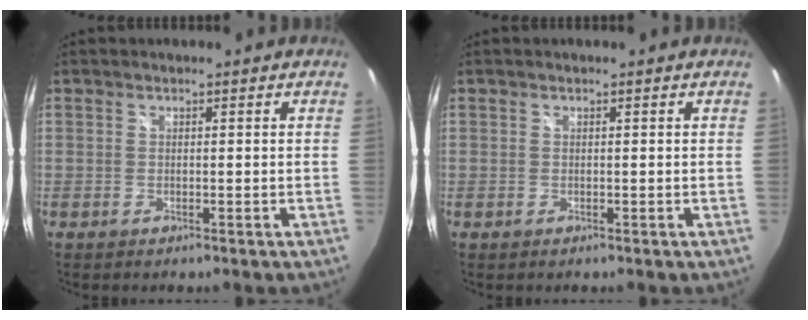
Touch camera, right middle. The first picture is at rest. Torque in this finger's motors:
{"motor_torque": [-0.06, 0.15, -0.03, 0.00]}